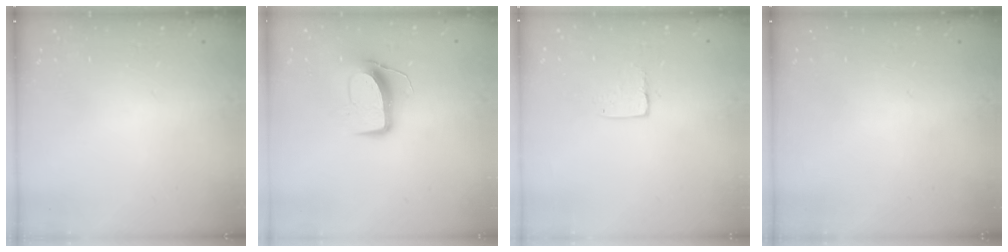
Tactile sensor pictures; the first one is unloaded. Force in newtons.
{"total": 9.8, "press": 9.7, "slide": 0.8}
{"total": 3.4, "press": 3.4, "slide": 0.2}
{"total": 0.0}